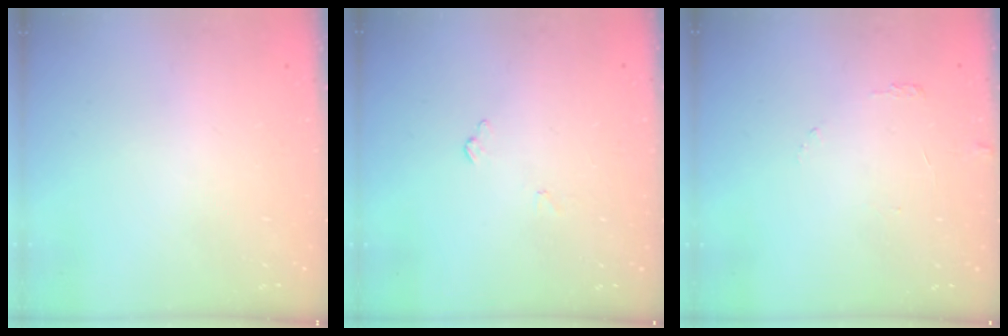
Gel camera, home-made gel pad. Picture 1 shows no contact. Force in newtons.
{"total": 5.5, "press": 5.5, "slide": 0.5}
{"total": 6.6, "press": 6.6, "slide": 0.5}